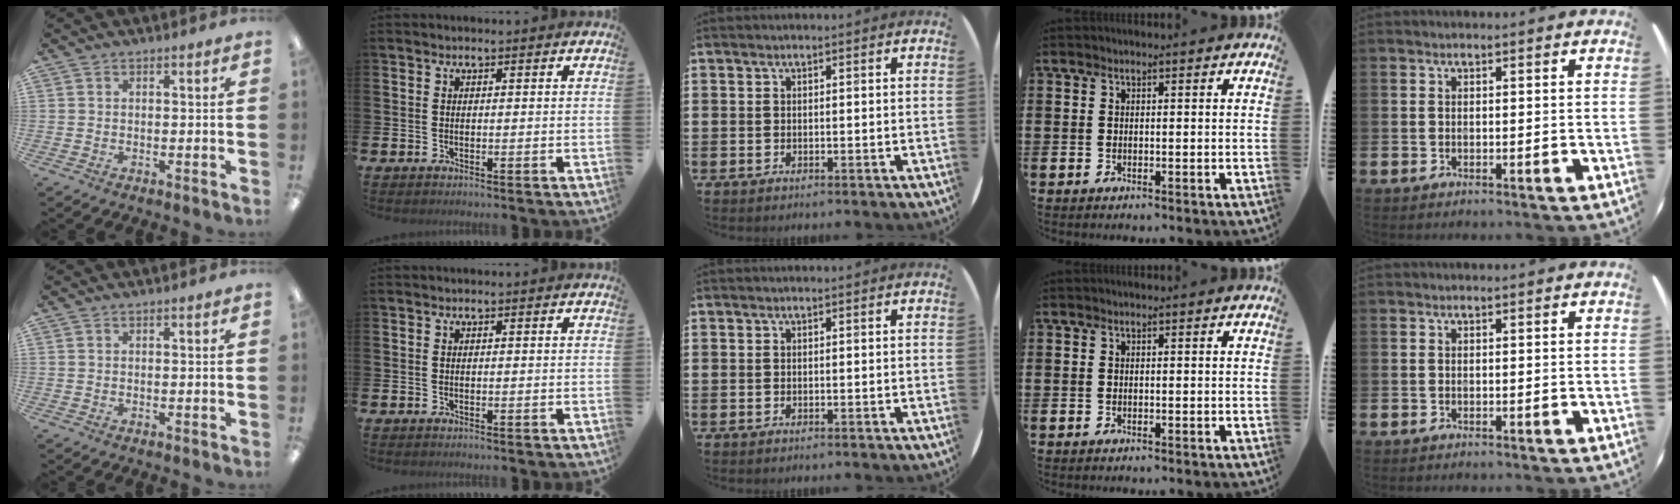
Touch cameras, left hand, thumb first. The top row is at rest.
{}